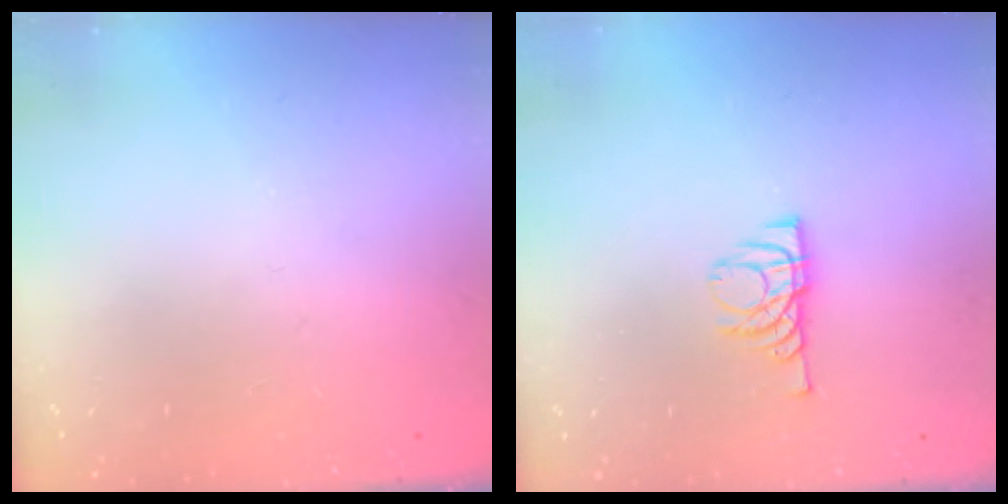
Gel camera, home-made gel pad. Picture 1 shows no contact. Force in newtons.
{"total": 6.1, "press": 6.1, "slide": 0.8}